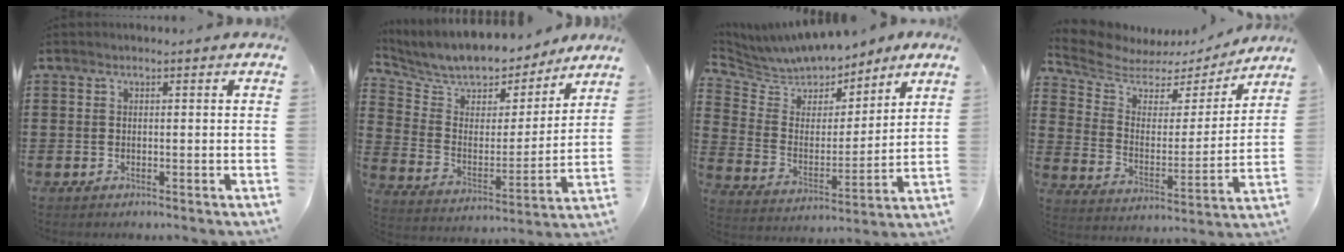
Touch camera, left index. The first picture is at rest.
{"total": 7.9, "force": [7.5, 2.4, 1.0], "torque": [-0.060, -0.059, 0.130]}
{"total": 7.1, "force": [6.8, 2.0, 0.3], "torque": [-0.052, -0.044, 0.122]}
{"total": 5.8, "force": [5.1, 2.4, 1.3], "torque": [-0.061, -0.037, 0.085]}